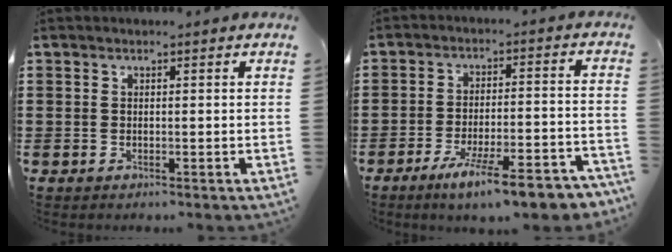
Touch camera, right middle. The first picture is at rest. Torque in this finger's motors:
{"motor_torque": [1.23, -0.90, 0.69, 0.17]}